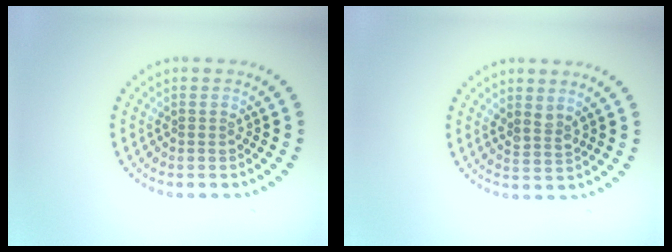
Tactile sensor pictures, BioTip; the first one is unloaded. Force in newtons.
{"total": 1.5, "press": 1.2, "slide": 0.9}